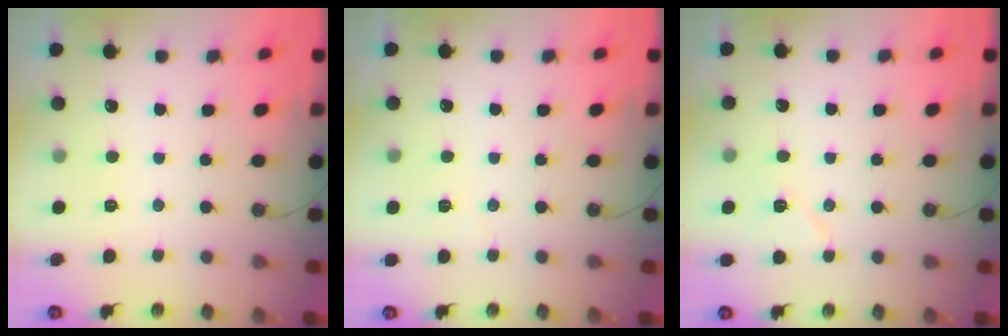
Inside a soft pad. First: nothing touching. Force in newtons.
{"total": 1.8, "press": 1.7, "slide": 0.6}
{"total": 6.5, "press": 6.4, "slide": 1.0}